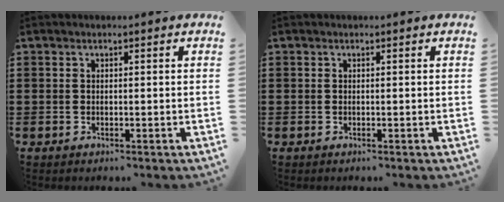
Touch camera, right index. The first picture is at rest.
{"total": 0.0}